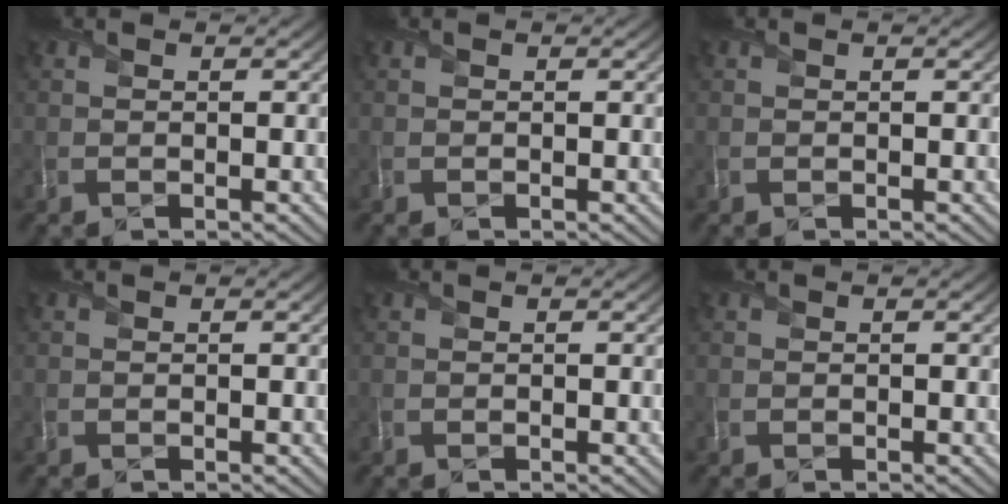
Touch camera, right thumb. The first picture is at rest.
{"total": 0.0}
{"total": 0.0}
{"total": 0.0}
{"total": 0.0}
{"total": 0.0}